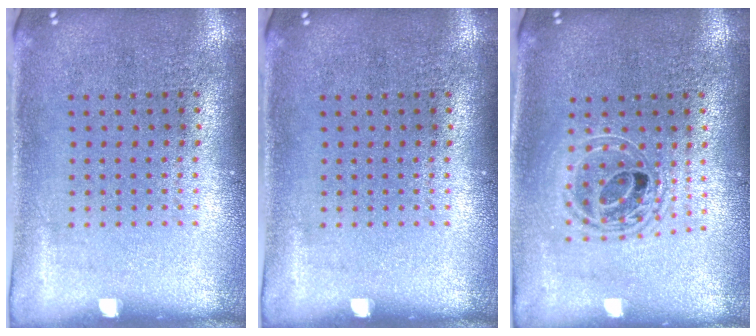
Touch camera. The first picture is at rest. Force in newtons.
{"total": 0.0}
{"total": 1.5, "press": 1.3, "slide": 0.8}